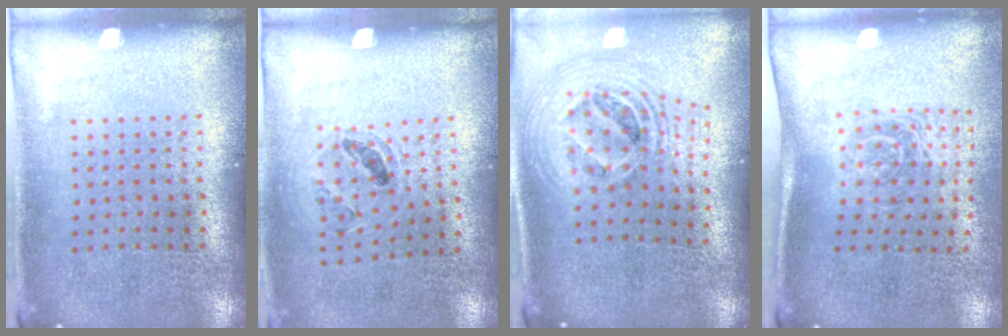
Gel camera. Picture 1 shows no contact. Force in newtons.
{"total": 0.9, "press": 0.9, "slide": 0.1}
{"total": 2.5, "press": 1.9, "slide": 1.7}
{"total": 1.7, "press": 1.2, "slide": 1.2}